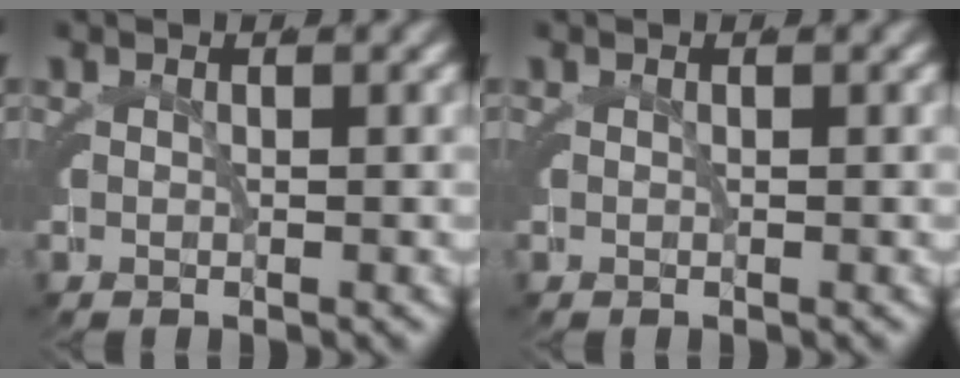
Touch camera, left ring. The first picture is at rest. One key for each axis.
{"total": 0.0}